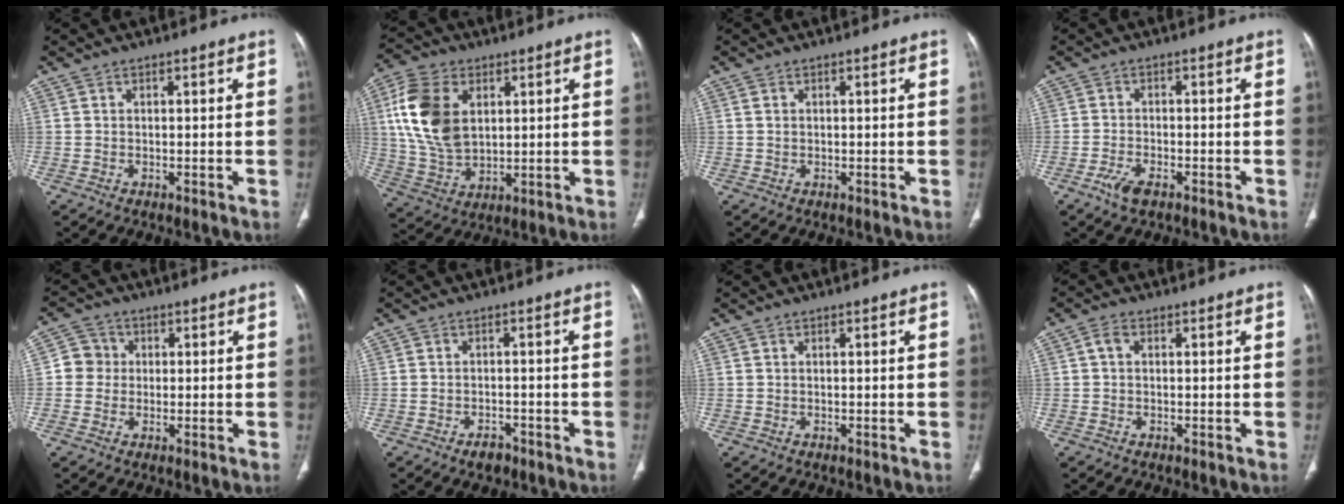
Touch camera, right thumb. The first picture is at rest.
{"total": 15.1, "force": [4.0, 9.8, 10.8], "torque": [-0.205, -0.008, 0.081]}
{"total": 0.6, "force": [0.3, 0.4, 0.4], "torque": [-0.007, 0.000, 0.005]}
{"total": 3.5, "force": [-2.2, 1.5, 2.3], "torque": [-0.051, 0.010, -0.041]}
{"total": 4.6, "force": [0.1, 4.5, 1.1], "torque": [0.005, 0.008, -0.006]}
{"total": 2.5, "force": [-1.8, 1.5, 1.0], "torque": [-0.013, 0.012, -0.022]}
{"total": 0.0}
{"total": 1.8, "force": [0.2, 1.2, 1.3], "torque": [-0.023, 0.007, 0.002]}